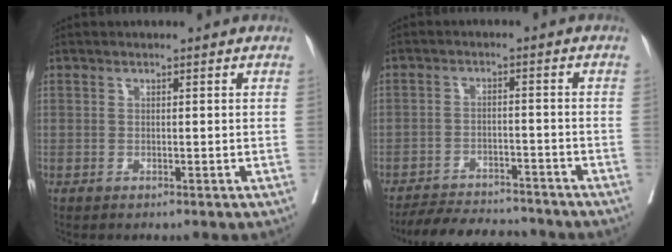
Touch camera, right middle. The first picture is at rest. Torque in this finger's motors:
{"motor_torque": [0.33, -0.59, 0.01, 0.00]}